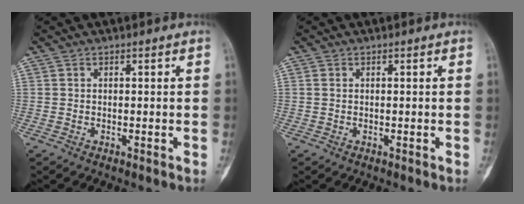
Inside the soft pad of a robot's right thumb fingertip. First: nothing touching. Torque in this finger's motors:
{"motor_torque": [-0.10, 0.64, 0.39, -0.12, 0.02]}